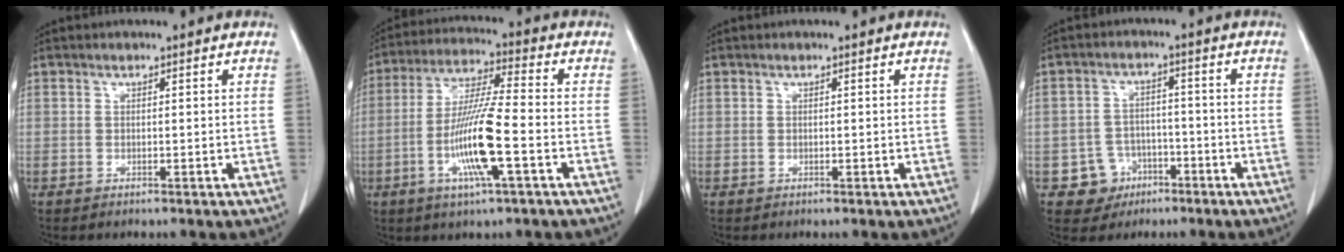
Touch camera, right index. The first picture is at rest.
{"total": 12.1, "force": [-3.6, 0.4, 11.5], "torque": [-0.228, -0.009, -0.071]}
{"total": 0.0}
{"total": 5.8, "force": [-2.7, 5.1, 0.5], "torque": [0.002, 0.014, -0.037]}